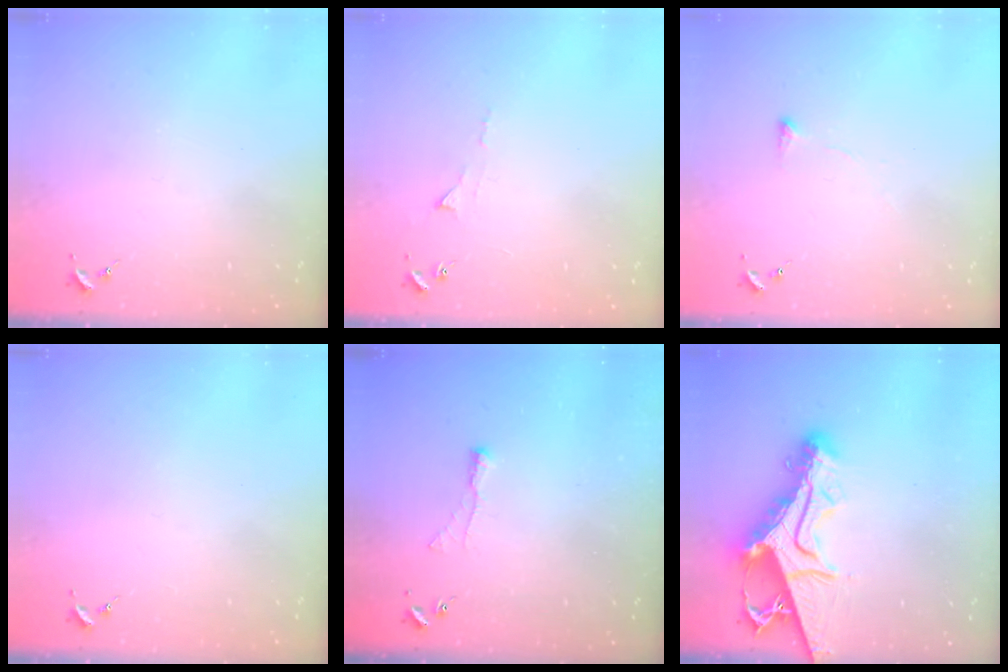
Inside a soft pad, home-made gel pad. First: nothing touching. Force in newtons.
{"total": 3.5, "press": 3.5, "slide": 0.5}
{"total": 4.3, "press": 4.2, "slide": 0.7}
{"total": 0.0}
{"total": 3.9, "press": 3.8, "slide": 0.7}
{"total": 17.0, "press": 16.9, "slide": 1.8}